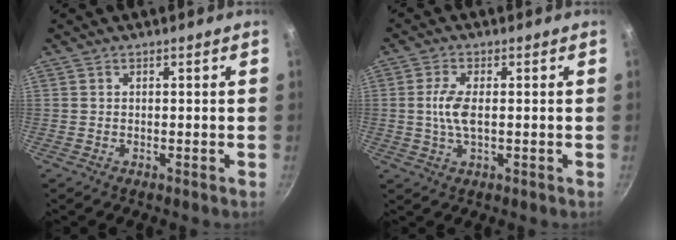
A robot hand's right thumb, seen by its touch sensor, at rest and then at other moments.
{"total": 5.2, "force": [0.1, 2.0, 4.7], "torque": [-0.110, -0.001, 0.001]}